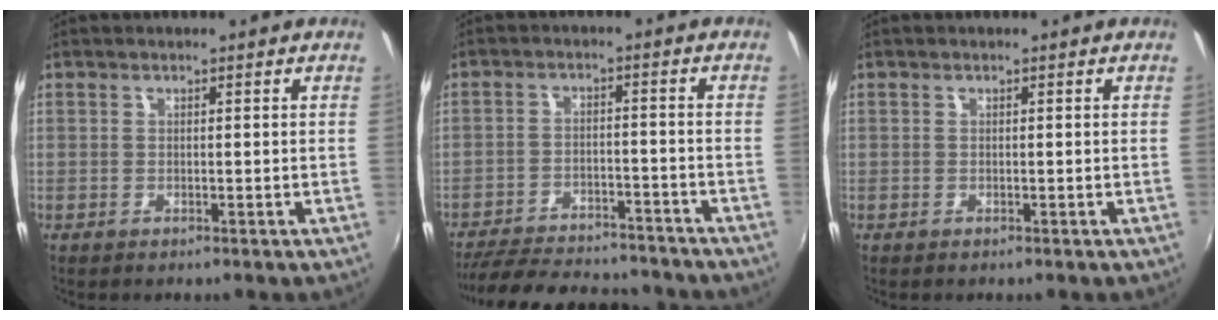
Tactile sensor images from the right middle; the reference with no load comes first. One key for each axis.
{"total": 19.6, "fx": -17.2, "fy": 5.3, "fz": 7.8, "tx": -0.166, "ty": -0.004, "tz": -0.237}
{"total": 0.0}